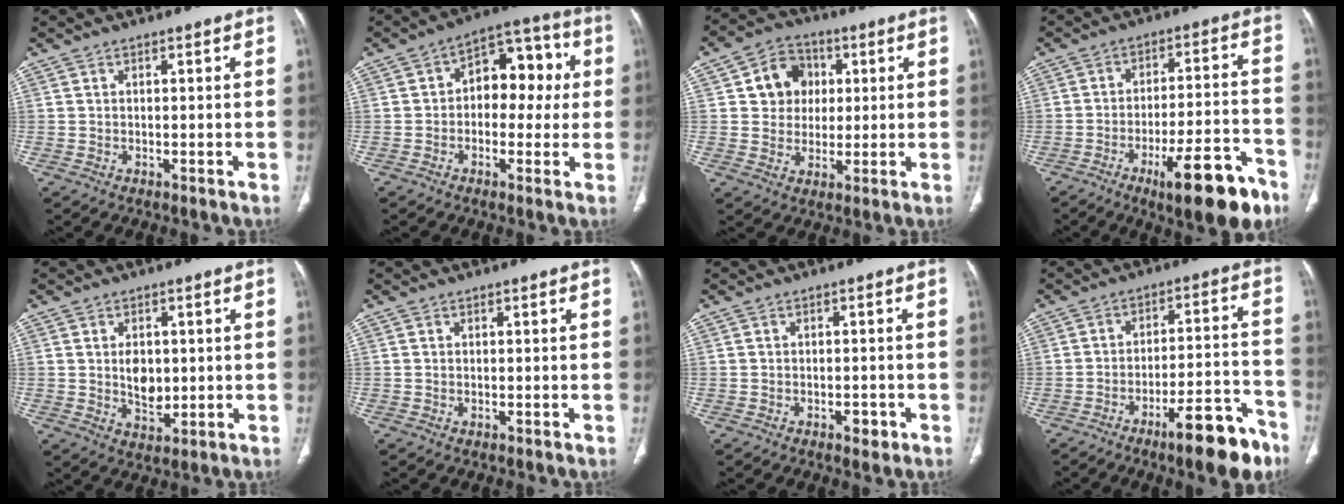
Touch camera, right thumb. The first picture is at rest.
{"total": 12.2, "force": [1.1, 7.9, 9.2], "torque": [-0.077, 0.037, 0.004]}
{"total": 9.4, "force": [2.2, 8.3, 3.9], "torque": [-0.020, 0.001, 0.031]}
{"total": 15.1, "force": [-9.3, 4.0, 11.1], "torque": [-0.149, 0.067, -0.139]}
{"total": 5.6, "force": [0.6, 3.7, 4.1], "torque": [-0.053, -0.009, 0.016]}
{"total": 0.0}
{"total": 2.4, "force": [-1.2, 1.4, 1.6], "torque": [-0.015, 0.005, -0.012]}
{"total": 13.4, "force": [-8.7, 3.5, 9.6], "torque": [-0.127, 0.068, -0.133]}